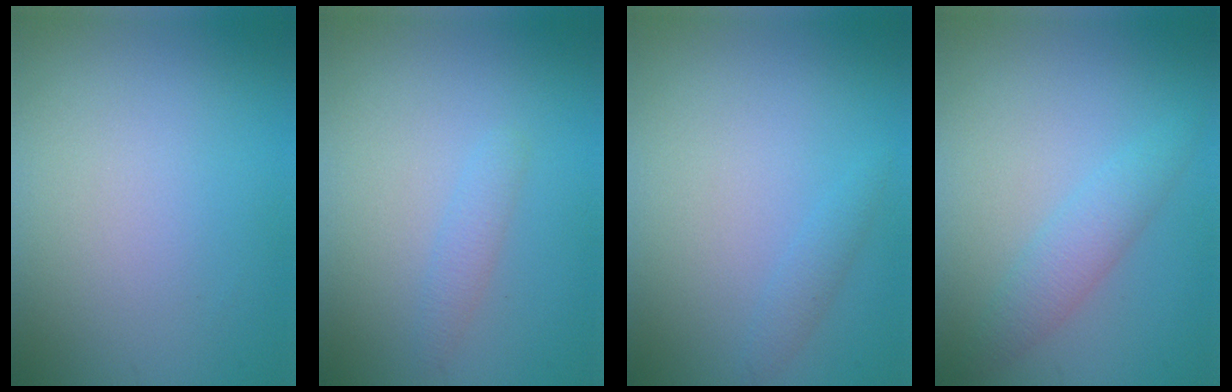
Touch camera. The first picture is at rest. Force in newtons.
{"total": 1.3, "press": 1.3, "slide": 0.0}
{"total": 1.1, "press": 1.1, "slide": 0.1}
{"total": 2.5, "press": 2.5, "slide": 0.1}